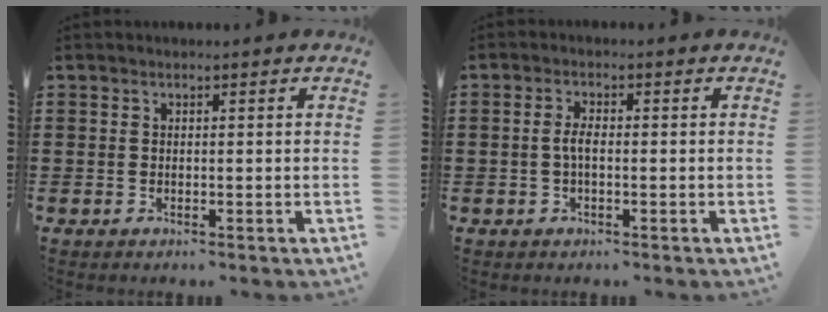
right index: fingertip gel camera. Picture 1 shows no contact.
{"total": 2.5, "force": [-0.4, 0.8, 2.3], "torque": [-0.057, -0.004, -0.013]}